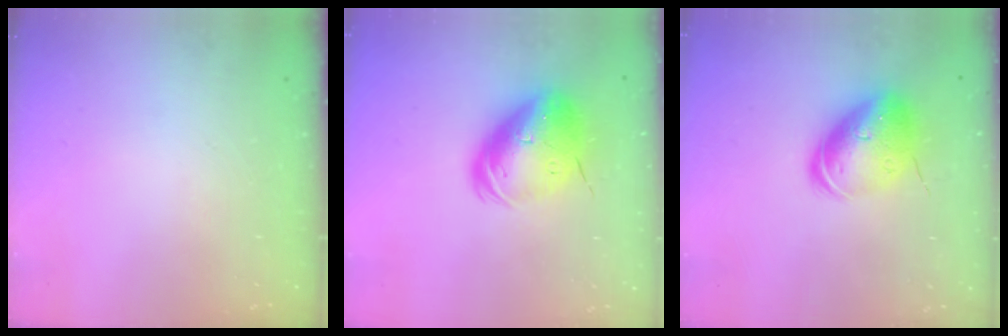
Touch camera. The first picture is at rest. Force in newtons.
{"total": 16.0, "press": 15.7, "slide": 2.9}
{"total": 13.9, "press": 13.6, "slide": 2.6}